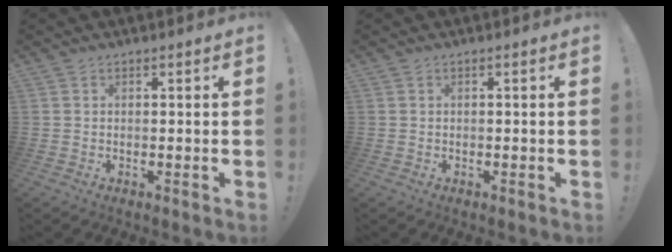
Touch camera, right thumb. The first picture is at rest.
{"total": 0.0}